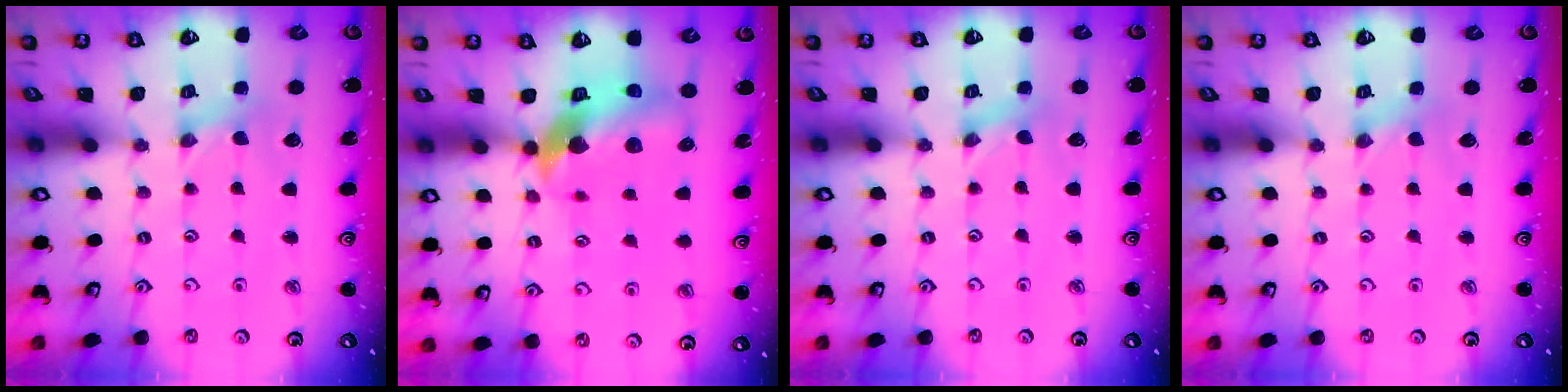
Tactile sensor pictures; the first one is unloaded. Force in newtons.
{"total": 13.3, "press": 13.1, "slide": 2.1}
{"total": 0.0}
{"total": 1.1, "press": 1.1, "slide": 0.3}